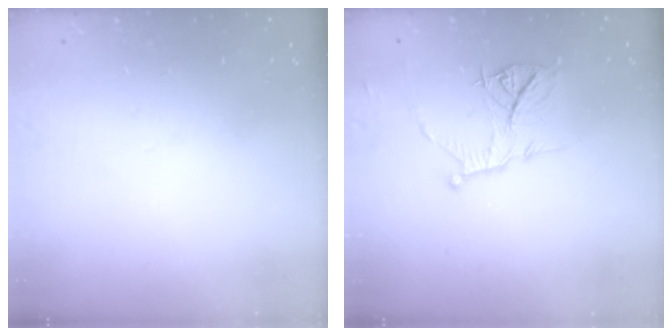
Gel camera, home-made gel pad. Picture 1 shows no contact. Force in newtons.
{"total": 10.3, "press": 10.3, "slide": 0.6}